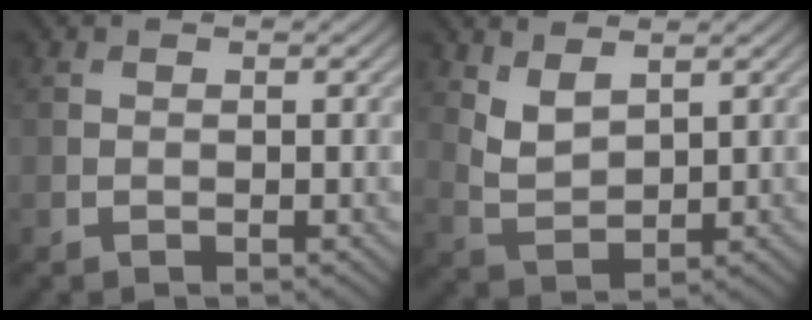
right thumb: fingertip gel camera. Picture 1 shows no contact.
{"total": 3.8, "force": [2.4, 1.7, 2.3], "torque": [-0.061, -0.008, 0.056]}